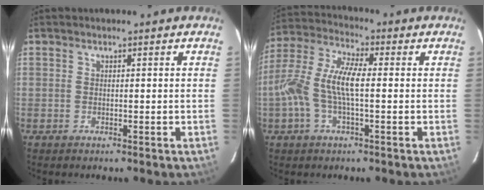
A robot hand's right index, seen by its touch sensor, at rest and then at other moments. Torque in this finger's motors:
{"motor_torque": [0.50, -0.15, 0.67, 0.19]}